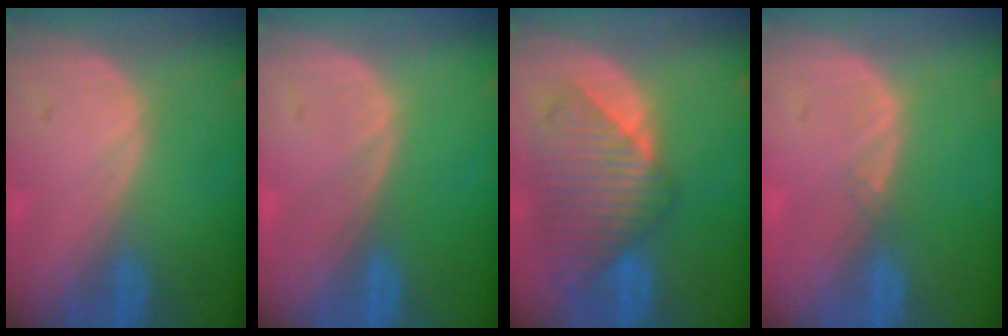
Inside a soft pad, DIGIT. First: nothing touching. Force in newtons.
{"total": 0.0}
{"total": 9.4, "press": 8.3, "slide": 4.3}
{"total": 0.7, "press": 0.5, "slide": 0.4}